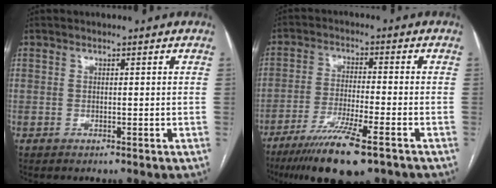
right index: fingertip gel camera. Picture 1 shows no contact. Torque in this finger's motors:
{"motor_torque": [1.09, -0.64, 0.57, 0.14]}